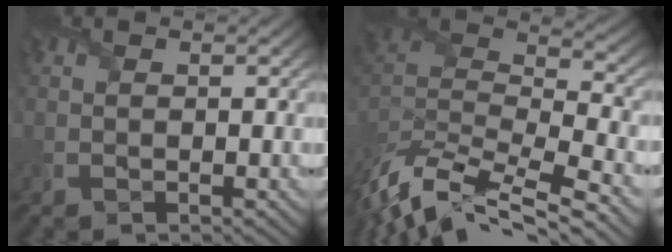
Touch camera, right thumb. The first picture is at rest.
{"total": 11.8, "force": [-7.4, 2.8, 8.7], "torque": [-0.189, 0.005, -0.129]}